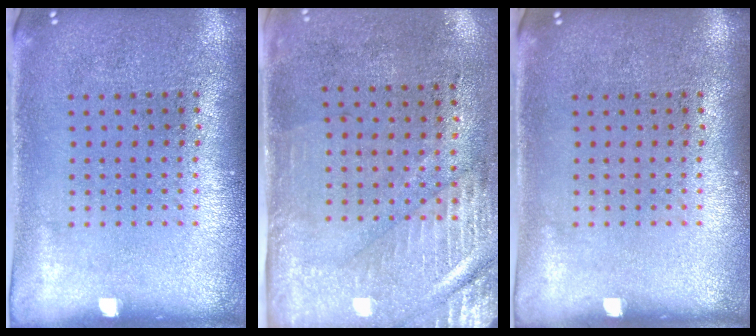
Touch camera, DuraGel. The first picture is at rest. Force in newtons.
{"total": 3.0, "press": 2.4, "slide": 1.6}
{"total": 0.0}